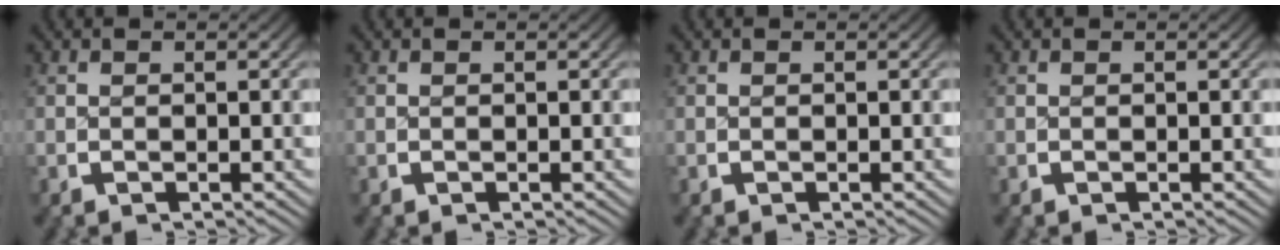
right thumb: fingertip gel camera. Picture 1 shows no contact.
{"total": 0.0}
{"total": 0.0}
{"total": 0.0}